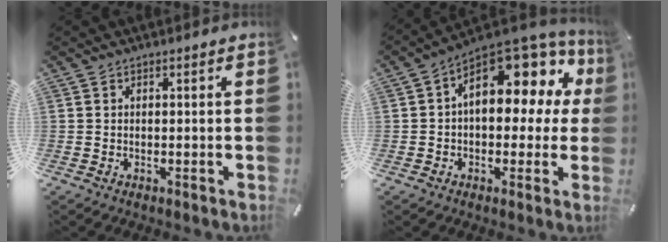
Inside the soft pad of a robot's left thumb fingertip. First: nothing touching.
{"total": 14.6, "force": [5.5, 8.3, 10.6], "torque": [-0.138, -0.043, 0.095]}